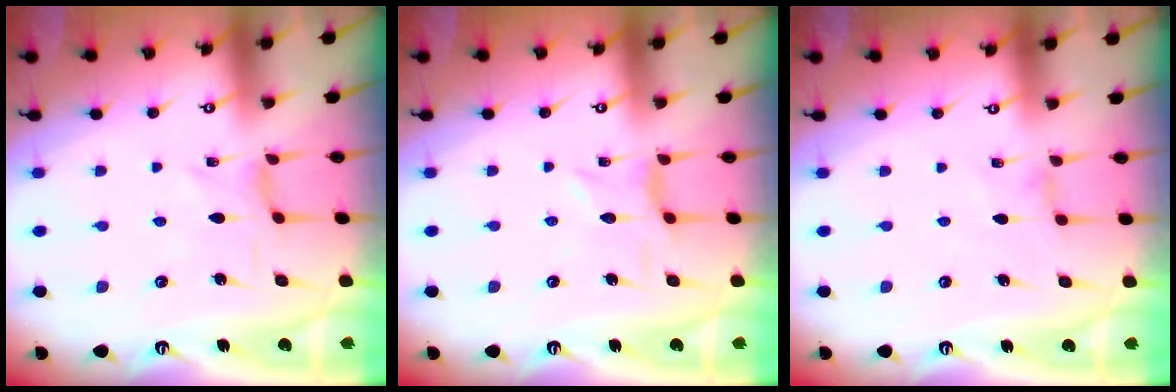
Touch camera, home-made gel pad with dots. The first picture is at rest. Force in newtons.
{"total": 1.5, "press": 1.5, "slide": 0.2}
{"total": 0.0}